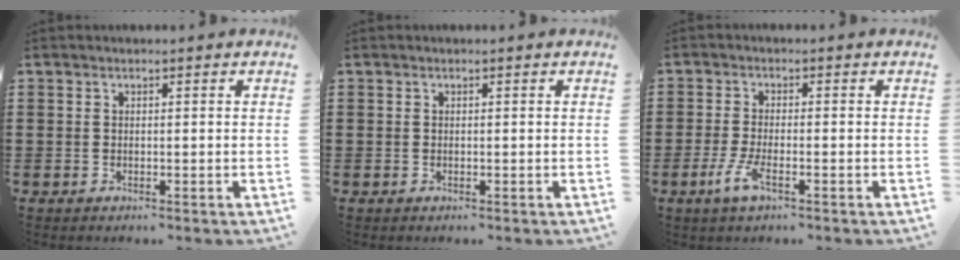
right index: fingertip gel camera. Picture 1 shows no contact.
{"total": 0.0}
{"total": 3.9, "force": [-1.9, 0.8, 3.3], "torque": [-0.083, -0.014, -0.041]}